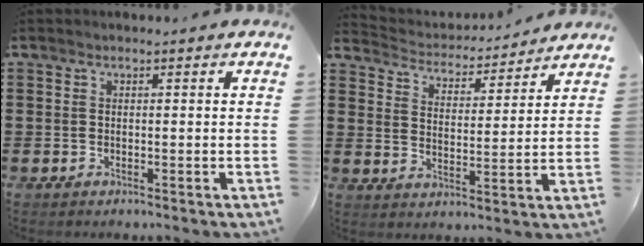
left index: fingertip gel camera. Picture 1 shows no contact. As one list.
[{"total": 3.6, "force": [3.6, 0.4, -0.1], "torque": [-0.023, -0.029, 0.056]}]